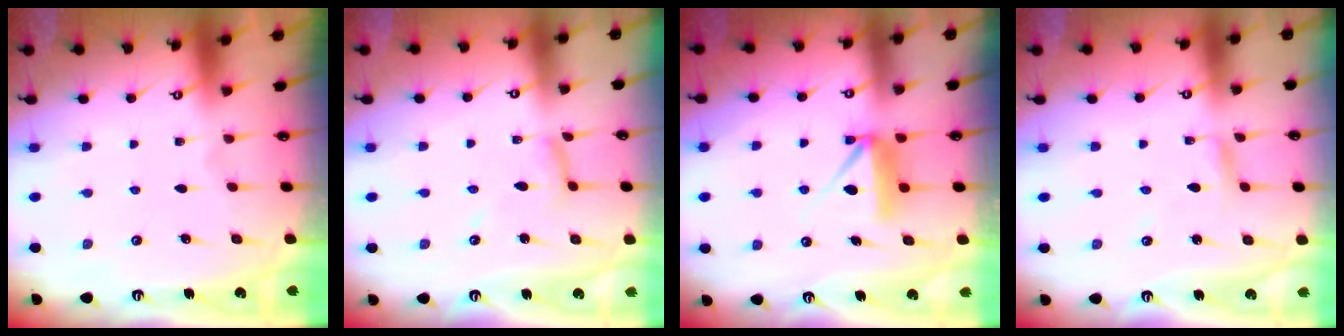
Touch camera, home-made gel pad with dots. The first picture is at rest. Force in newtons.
{"total": 6.7, "press": 6.7, "slide": 0.4}
{"total": 8.3, "press": 8.3, "slide": 0.3}
{"total": 2.3, "press": 2.3, "slide": 0.2}